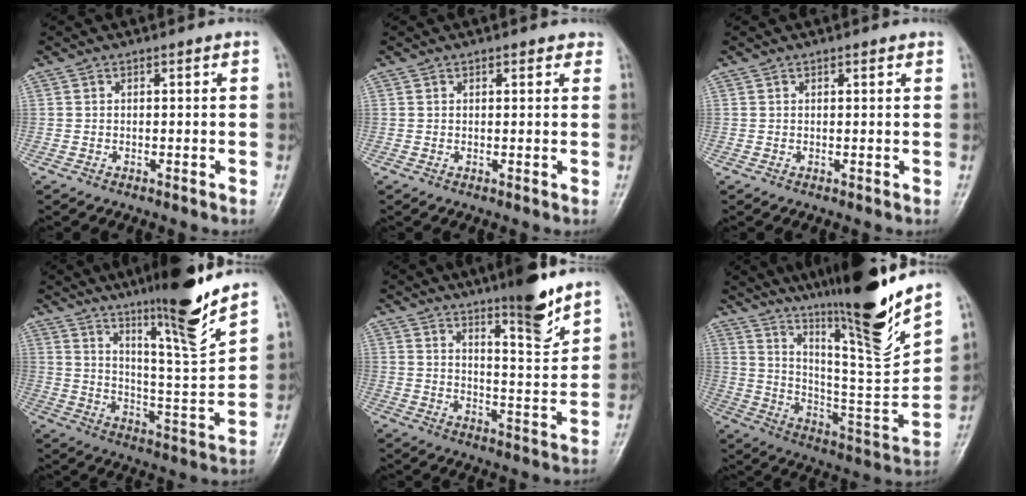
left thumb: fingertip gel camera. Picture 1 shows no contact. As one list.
[{"total": 1.7, "force": [1.1, 1.0, 0.9], "torque": [0.002, -0.002, 0.008]}, {"total": 0.8, "force": [0.5, 0.3, 0.6], "torque": [-0.009, -0.001, 0.006]}, {"total": 16.1, "force": [11.8, 0.6, 10.9], "torque": [-0.156, -0.081, 0.195]}, {"total": 10.8, "force": [8.0, 1.6, 7.1], "torque": [-0.090, -0.065, 0.125]}, {"total": 25.9, "force": [18.6, 2.3, 17.8], "torque": [-0.260, -0.099, 0.310]}]